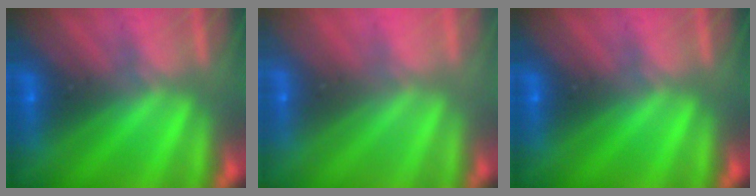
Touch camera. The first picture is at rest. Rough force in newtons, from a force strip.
{"total": 3.0}
{"total": 0.0}